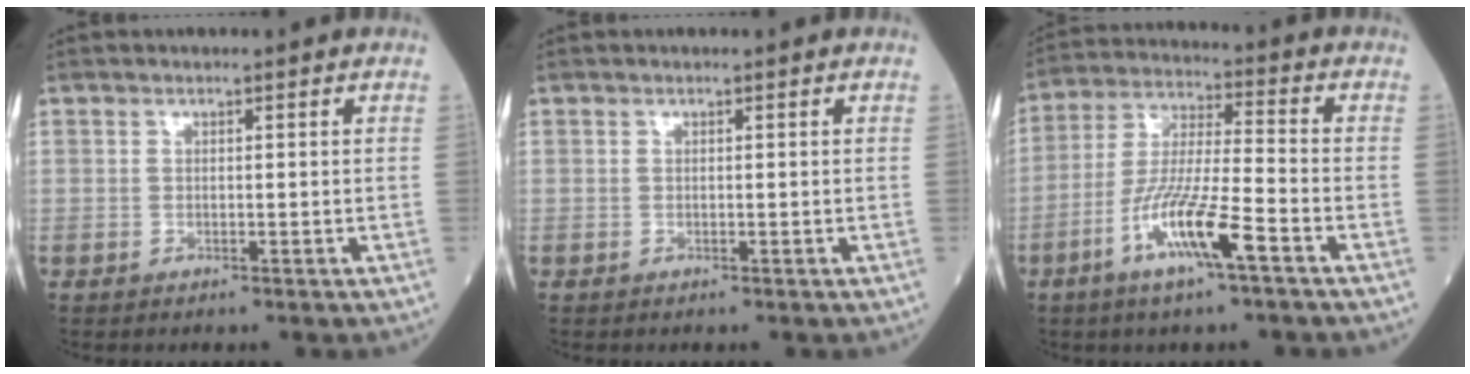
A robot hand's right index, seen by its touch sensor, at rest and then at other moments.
{"total": 0.0}
{"total": 11.8, "force": [-5.6, 0.7, 10.4], "torque": [-0.207, -0.011, -0.109]}